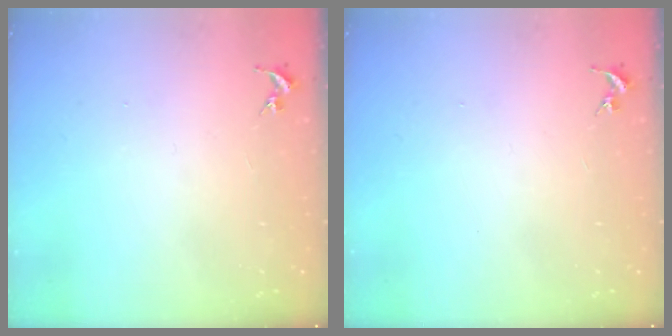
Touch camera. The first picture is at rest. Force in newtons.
{"total": 0.0}